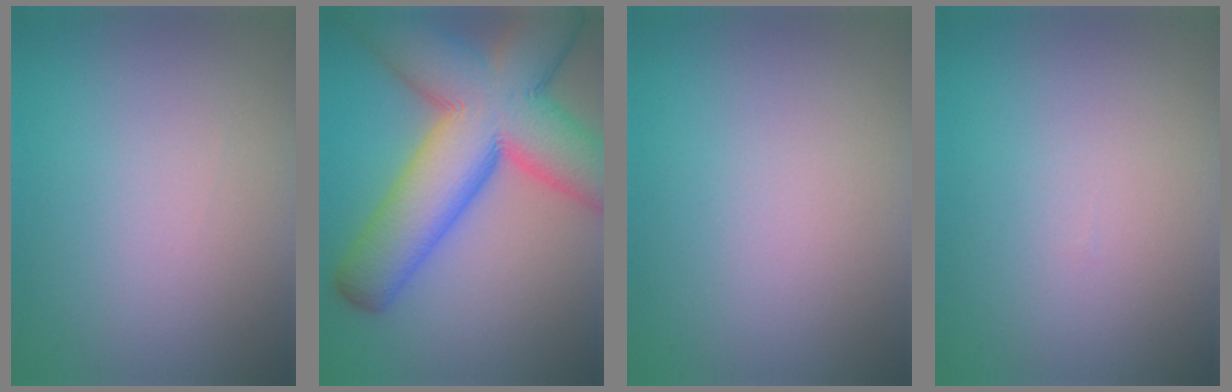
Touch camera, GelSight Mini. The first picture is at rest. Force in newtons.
{"total": 14.8, "press": 14.7, "slide": 0.7}
{"total": 0.0}
{"total": 0.0}